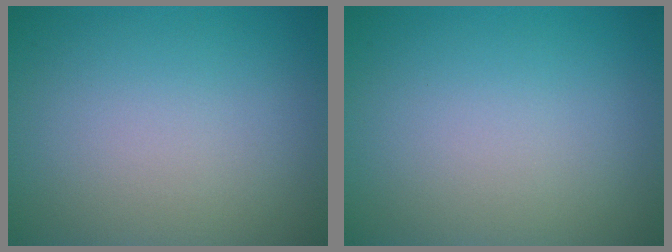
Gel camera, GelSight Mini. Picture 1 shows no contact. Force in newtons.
{"total": 0.0}